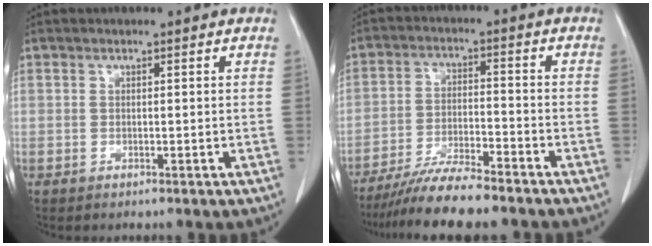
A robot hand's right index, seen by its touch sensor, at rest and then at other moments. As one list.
[{"total": 9.4, "force": [-8.2, 0.4, 4.6], "torque": [-0.077, -0.019, -0.142]}]